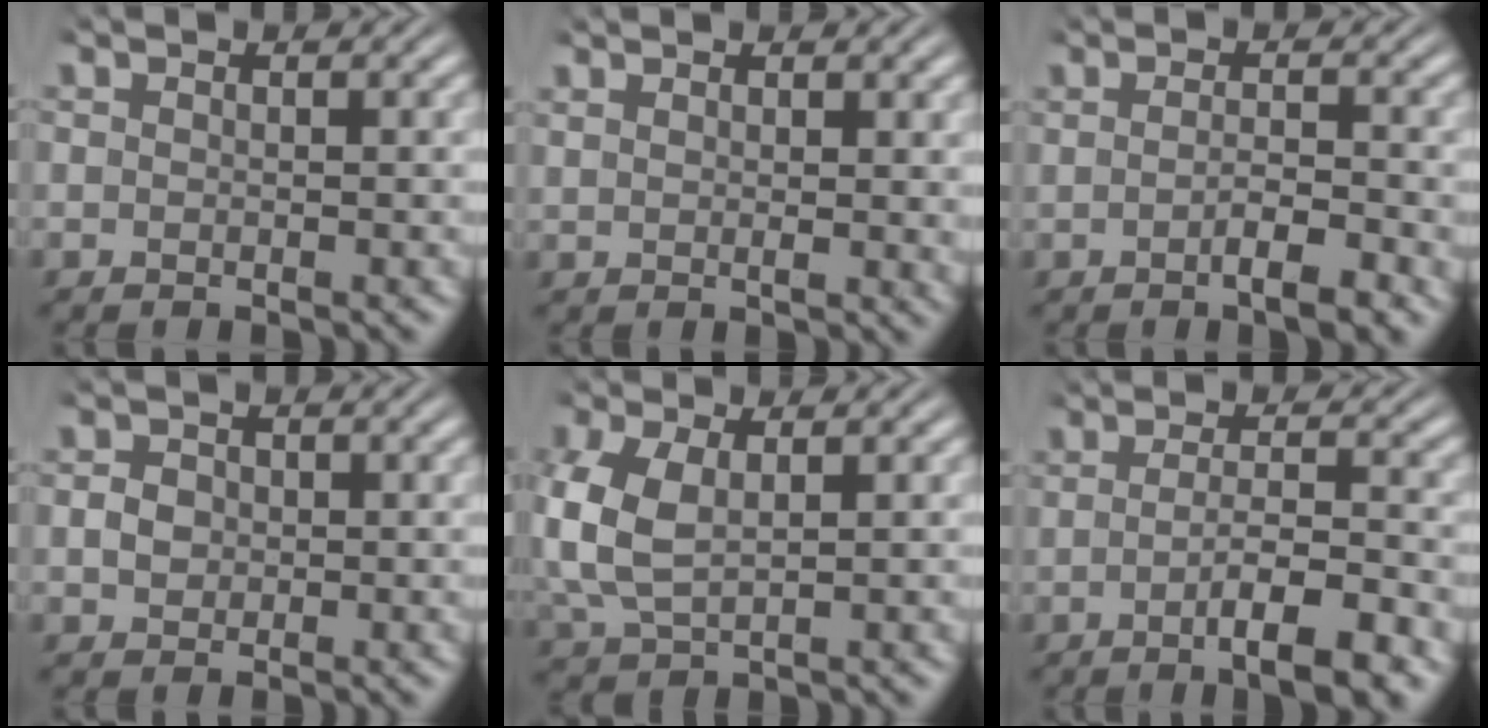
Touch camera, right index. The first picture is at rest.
{"total": 1.6, "force": [1.3, -0.3, 1.0], "torque": [-0.010, 0.002, 0.023]}
{"total": 2.9, "force": [-1.1, 0.4, 2.7], "torque": [-0.033, 0.005, -0.024]}
{"total": 1.2, "force": [-0.2, 1.1, 0.5], "torque": [-0.009, -0.001, 0.000]}
{"total": 5.4, "force": [0.4, 3.9, 3.7], "torque": [-0.108, -0.015, 0.023]}
{"total": 5.5, "force": [-2.6, 0.7, 4.8], "torque": [-0.066, -0.005, -0.041]}